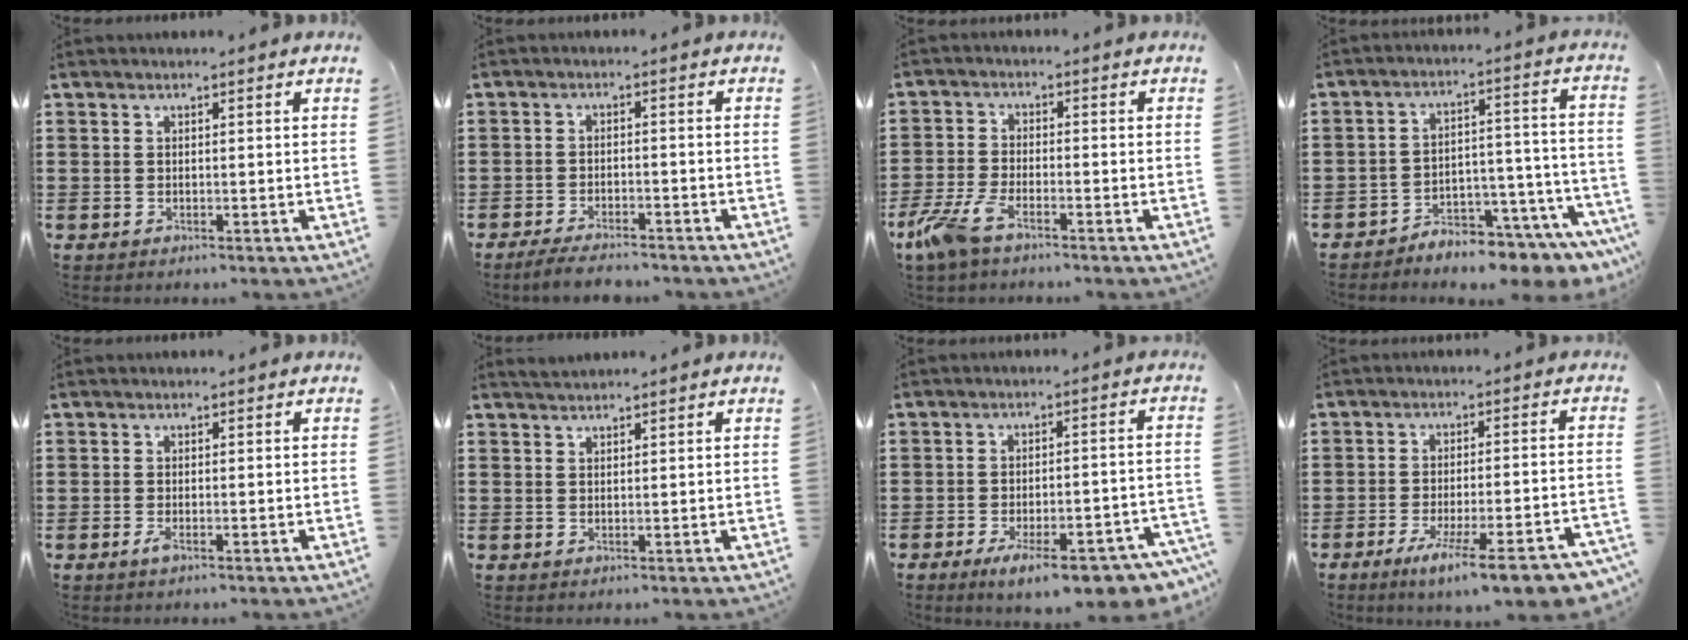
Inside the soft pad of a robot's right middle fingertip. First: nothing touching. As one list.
[{"total": 3.4, "force": [-3.2, 0.3, 1.0], "torque": [-0.024, -0.002, -0.067]}, {"total": 6.2, "force": [-4.1, 1.8, 4.3], "torque": [-0.116, -0.012, -0.084]}, {"total": 5.6, "force": [-5.5, 0.3, 1.1], "torque": [-0.018, 0.008, -0.105]}, {"total": 1.2, "force": [-0.5, 0.2, 1.0], "torque": [-0.027, -0.007, -0.011]}, {"total": 1.2, "force": [1.2, 0.1, 0.2], "torque": [-0.007, 0.000, 0.024]}, {"total": 8.6, "force": [-5.7, 1.9, 6.2], "torque": [-0.096, 0.004, -0.096]}, {"total": 9.4, "force": [-6.7, 0.6, 6.5], "torque": [-0.103, -0.002, -0.118]}]